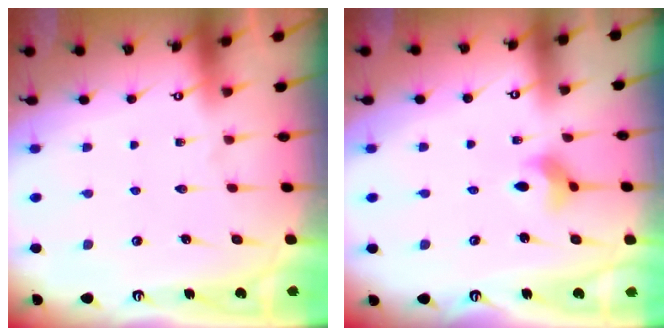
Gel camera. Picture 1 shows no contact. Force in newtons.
{"total": 3.9, "press": 3.8, "slide": 0.6}